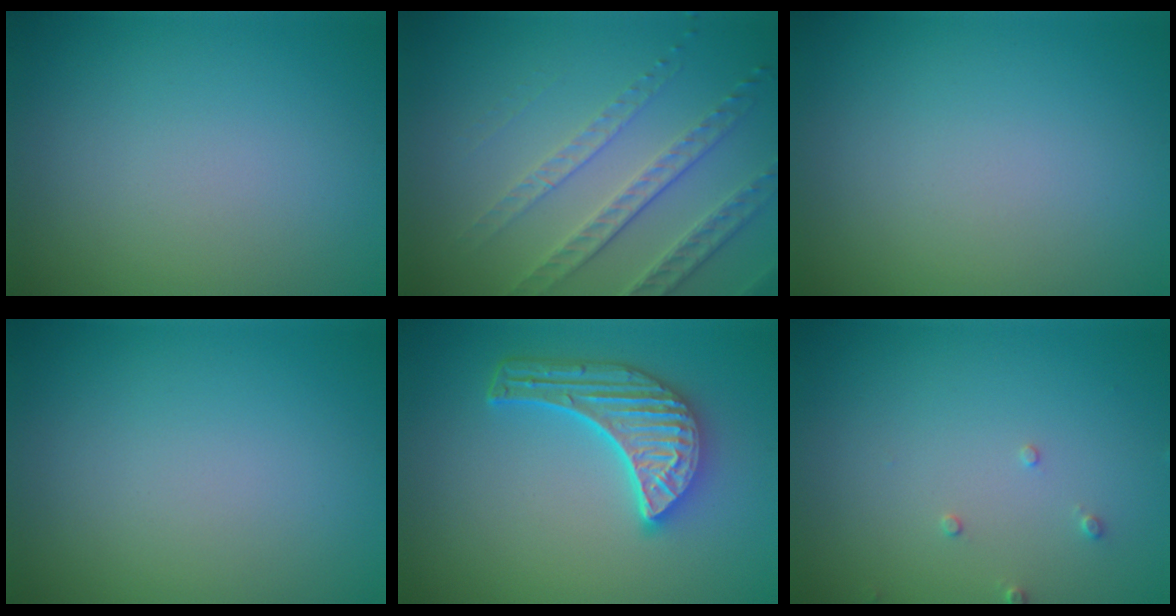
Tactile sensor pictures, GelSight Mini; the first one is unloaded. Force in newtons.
{"total": 3.4, "press": 3.2, "slide": 1.3}
{"total": 0.0}
{"total": 0.0}
{"total": 5.6, "press": 4.5, "slide": 3.3}
{"total": 0.8, "press": 0.8, "slide": 0.2}